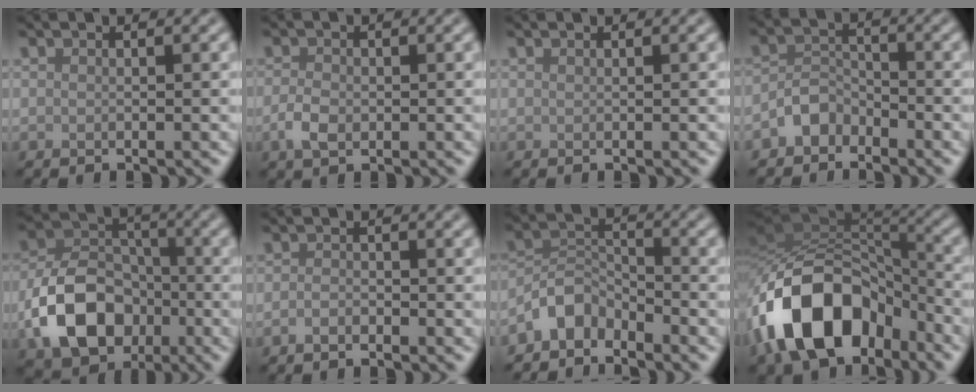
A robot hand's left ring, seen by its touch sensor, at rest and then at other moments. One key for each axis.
{"total": 2.2, "fx": -0.6, "fy": 1.4, "fz": 1.5, "tx": -0.033, "ty": -0.002, "tz": -0.015}
{"total": 0.0}
{"total": 2.5, "fx": -1.9, "fy": 1.5, "fz": 0.7, "tx": -0.008, "ty": 0.012, "tz": -0.042}
{"total": 8.8, "fx": -3.2, "fy": 6.3, "fz": 5.3, "tx": -0.097, "ty": 0.001, "tz": -0.065}
{"total": 1.2, "fx": -0.8, "fy": 0.6, "fz": 0.8, "tx": -0.016, "ty": 0.000, "tz": -0.017}
{"total": 3.7, "fx": -3.0, "fy": 1.9, "fz": 1.2, "tx": -0.020, "ty": 0.012, "tz": -0.069}
{"total": 13.7, "fx": -6.7, "fy": 8.3, "fz": 8.6, "tx": -0.158, "ty": 0.010, "tz": -0.135}